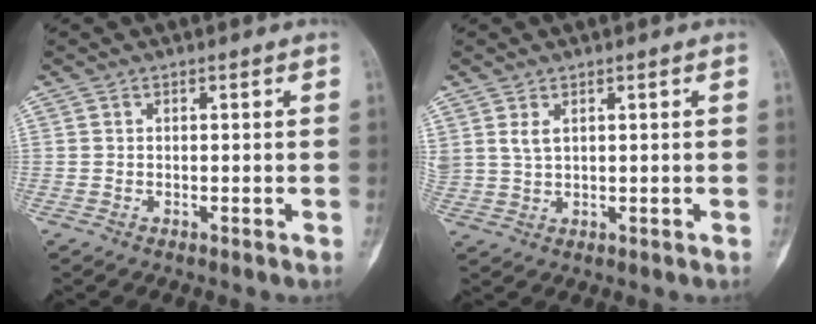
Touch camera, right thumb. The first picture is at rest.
{"total": 2.8, "force": [1.4, 1.4, 1.9], "torque": [-0.043, -0.003, 0.037]}